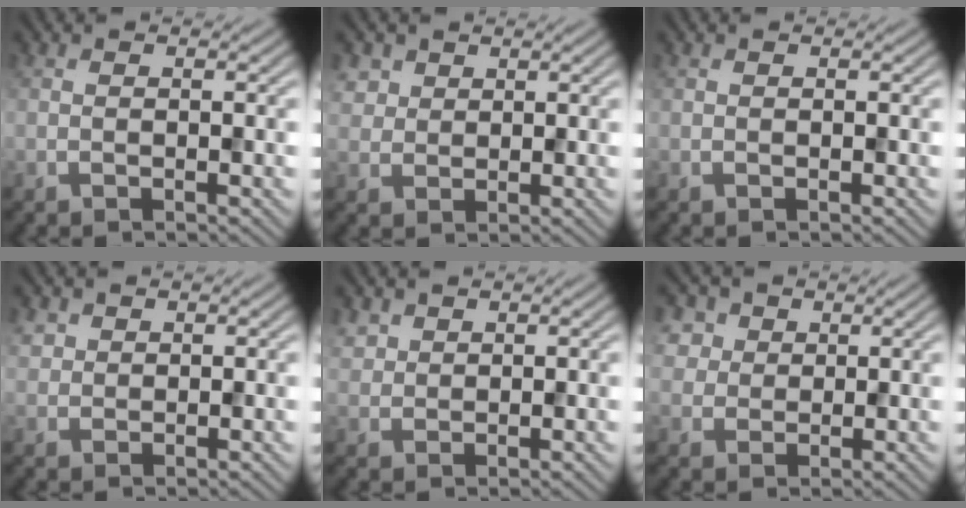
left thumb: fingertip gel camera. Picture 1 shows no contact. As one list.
[{"total": 2.6, "force": [1.4, 2.1, 0.7], "torque": [-0.025, -0.002, 0.032]}, {"total": 0.0}, {"total": 1.9, "force": [1.0, 1.5, 0.5], "torque": [-0.015, 0.001, 0.024]}, {"total": 2.2, "force": [1.4, 1.5, 0.6], "torque": [-0.018, 0.001, 0.034]}, {"total": 4.6, "force": [2.2, 3.7, 1.7], "torque": [-0.066, 0.001, 0.046]}]